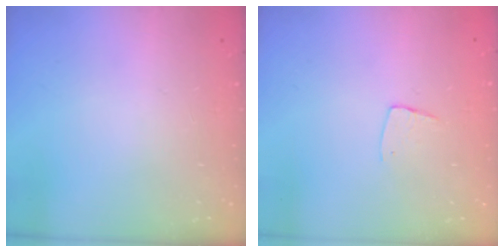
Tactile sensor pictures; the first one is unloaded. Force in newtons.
{"total": 5.3, "press": 5.3, "slide": 0.3}